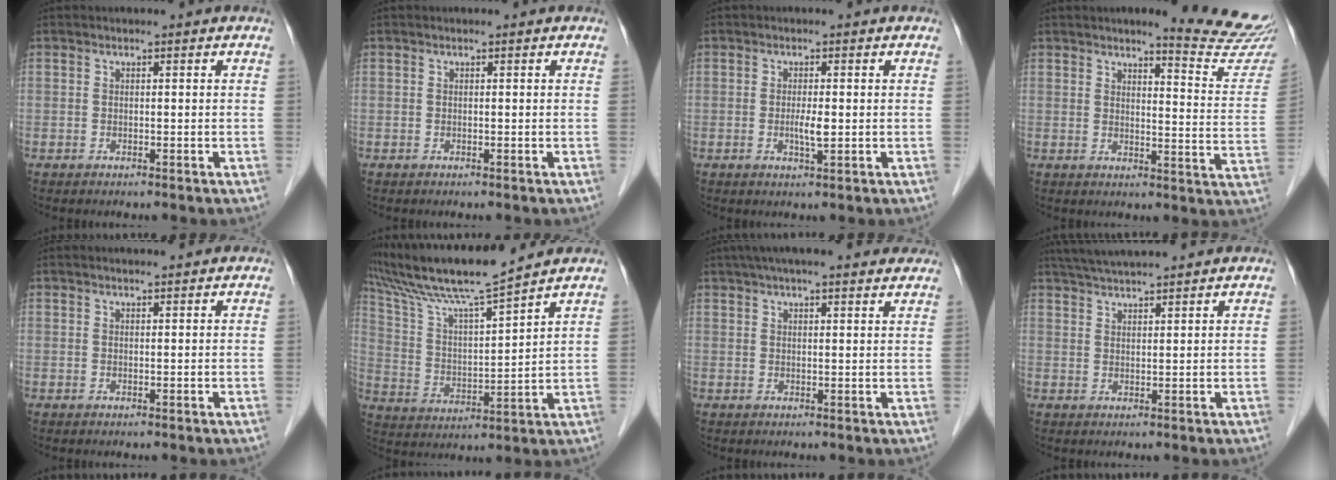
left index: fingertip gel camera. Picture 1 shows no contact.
{"total": 0.0}
{"total": 2.2, "force": [-0.2, 0.3, 2.2], "torque": [-0.045, -0.003, -0.001]}
{"total": 12.1, "force": [11.3, 0.0, 4.2], "torque": [-0.042, -0.068, 0.118]}
{"total": 1.8, "force": [1.6, 0.2, 0.7], "torque": [-0.009, 0.012, 0.027]}
{"total": 13.8, "force": [12.0, -1.1, 6.7], "torque": [-0.137, 0.014, 0.219]}
{"total": 15.9, "force": [13.7, 2.2, 7.7], "torque": [-0.115, 0.047, 0.177]}
{"total": 7.8, "force": [7.1, 0.3, 3.2], "torque": [-0.059, 0.036, 0.116]}